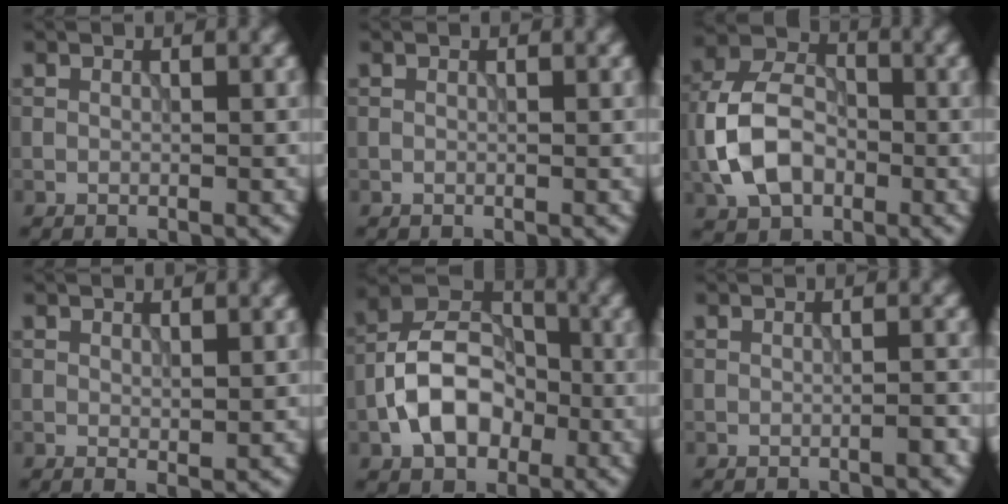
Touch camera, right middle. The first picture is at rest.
{"total": 0.0}
{"total": 7.5, "force": [-1.8, 5.2, 5.0], "torque": [-0.101, 0.012, -0.045]}
{"total": 0.8, "force": [0.3, 0.3, 0.6], "torque": [-0.009, -0.004, 0.007]}
{"total": 7.5, "force": [-2.2, 5.3, 4.8], "torque": [-0.081, 0.012, -0.051]}
{"total": 1.0, "force": [-0.5, 0.1, 0.9], "torque": [-0.012, 0.002, -0.009]}